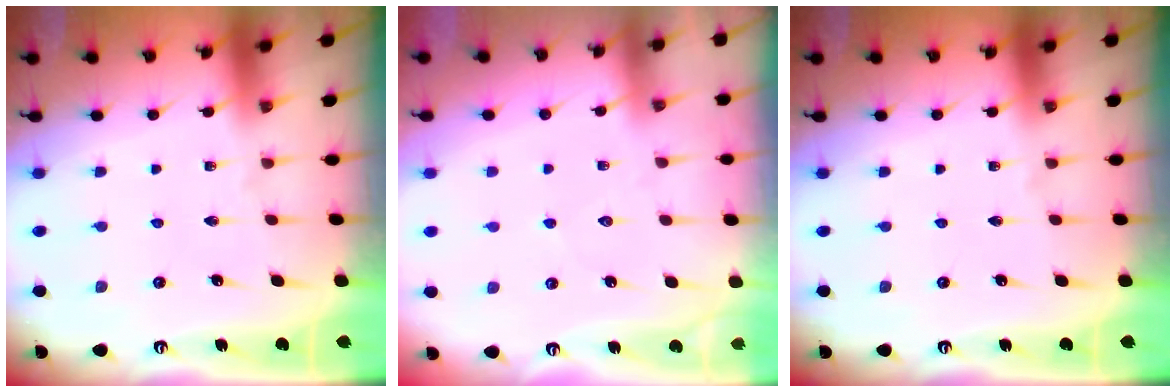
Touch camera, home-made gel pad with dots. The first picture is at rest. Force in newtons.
{"total": 2.9, "press": 2.8, "slide": 0.3}
{"total": 0.0}